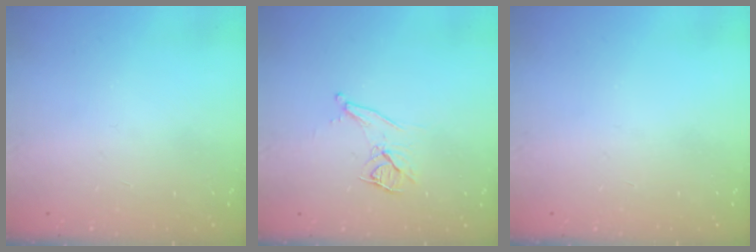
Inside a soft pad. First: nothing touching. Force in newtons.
{"total": 8.5, "press": 7.8, "slide": 3.3}
{"total": 0.0}